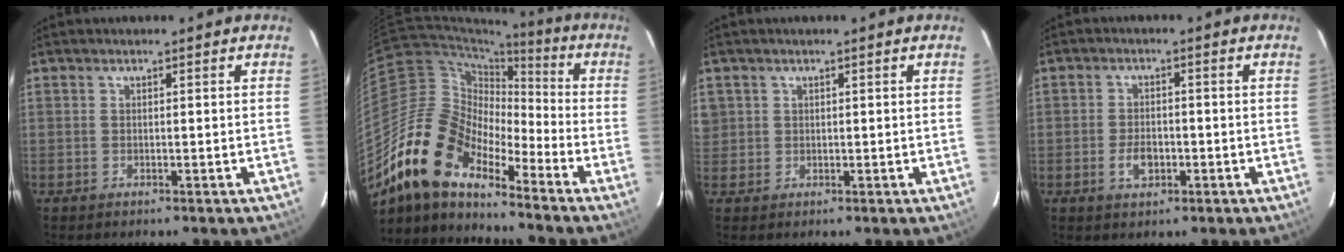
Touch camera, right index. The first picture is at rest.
{"total": 16.4, "force": [-12.4, 6.7, 8.4], "torque": [-0.149, -0.002, -0.247]}
{"total": 2.2, "force": [0.6, 2.1, 0.2], "torque": [0.007, 0.006, 0.008]}
{"total": 4.1, "force": [-1.5, 2.6, 2.8], "torque": [-0.056, 0.003, -0.023]}